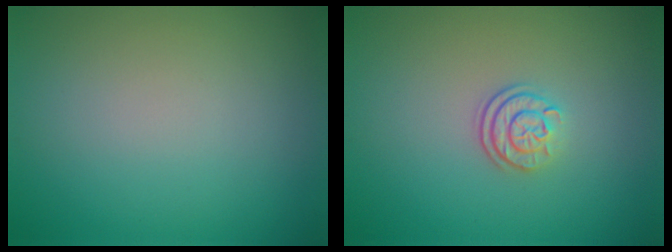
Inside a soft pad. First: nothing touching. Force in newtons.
{"total": 2.4, "press": 1.8, "slide": 1.5}